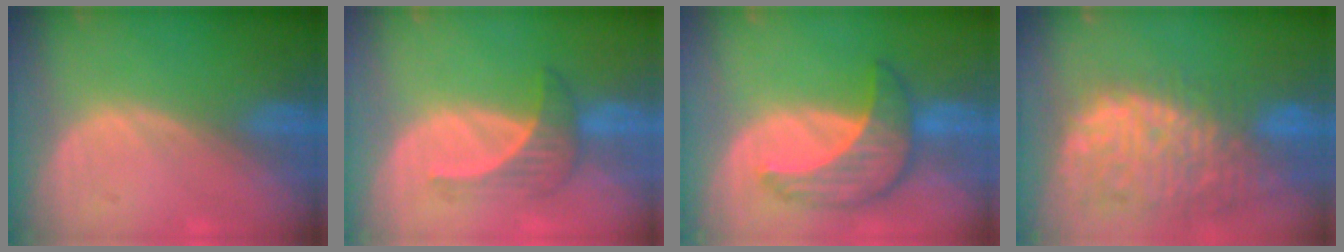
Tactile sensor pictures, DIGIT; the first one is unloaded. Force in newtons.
{"total": 4.1, "press": 4.0, "slide": 0.8}
{"total": 7.4, "press": 7.4, "slide": 0.2}
{"total": 13.8, "press": 11.6, "slide": 7.5}